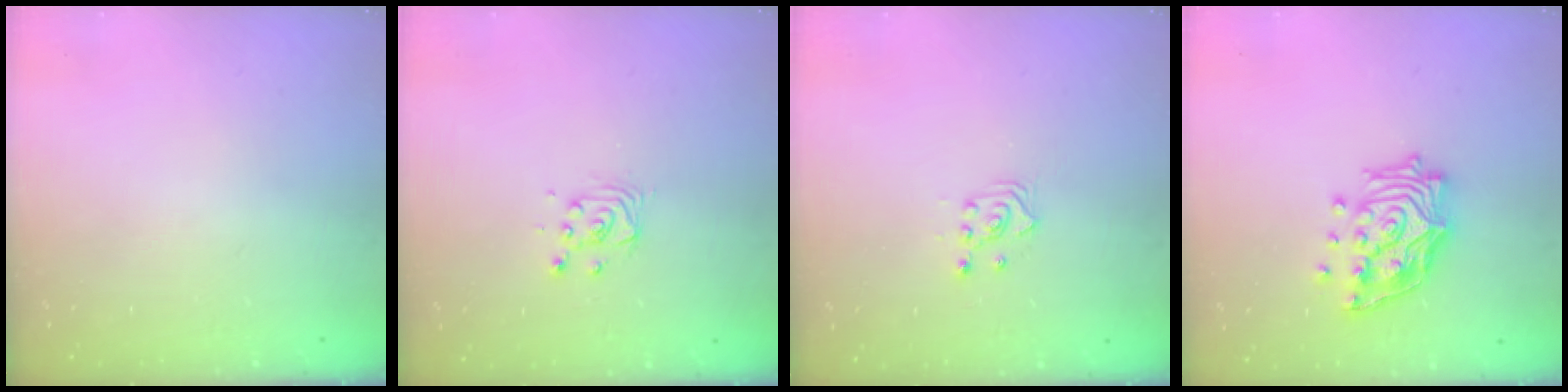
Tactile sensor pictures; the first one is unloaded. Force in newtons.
{"total": 3.3, "press": 3.3, "slide": 0.3}
{"total": 2.9, "press": 2.9, "slide": 0.2}
{"total": 17.0, "press": 16.9, "slide": 2.0}